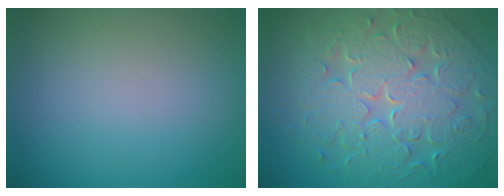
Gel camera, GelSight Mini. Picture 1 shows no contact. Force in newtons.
{"total": 9.8, "press": 7.0, "slide": 6.8}